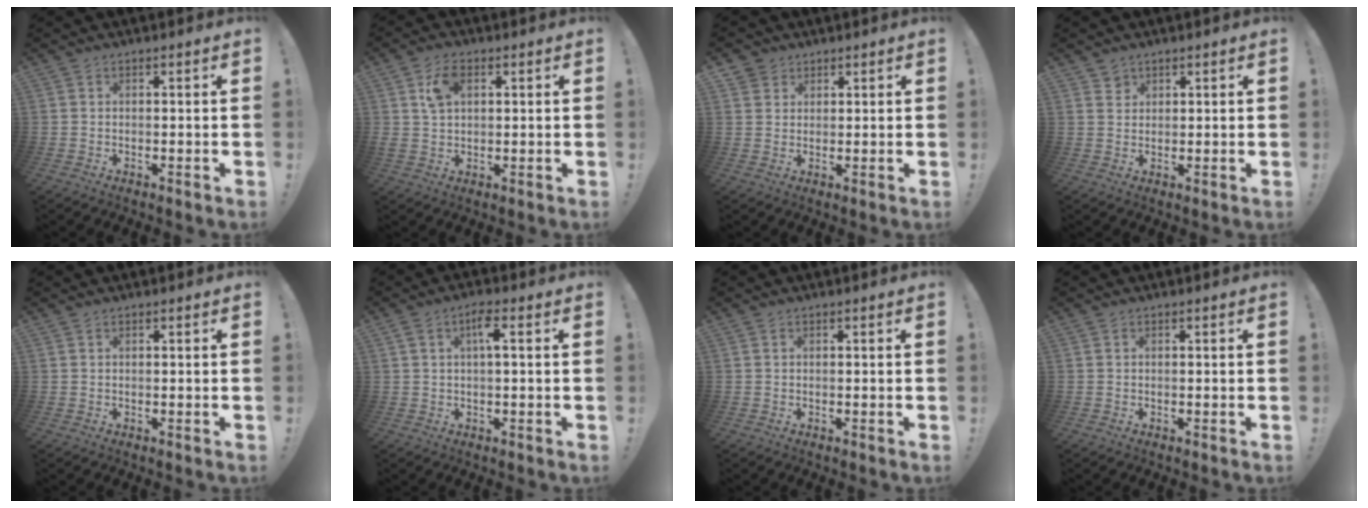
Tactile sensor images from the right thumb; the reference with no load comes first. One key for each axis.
{"total": 6.8, "fx": 2.5, "fy": 4.2, "fz": 4.7, "tx": -0.086, "ty": 0.005, "tz": 0.049}
{"total": 3.2, "fx": 2.0, "fy": 2.5, "fz": 0.2, "tx": -0.001, "ty": -0.010, "tz": 0.037}
{"total": 2.2, "fx": 1.6, "fy": 1.4, "fz": 0.2, "tx": 0.012, "ty": -0.015, "tz": 0.026}
{"total": 0.0}
{"total": 4.5, "fx": 1.4, "fy": 1.0, "fz": 4.2, "tx": -0.075, "ty": 0.005, "tz": 0.017}
{"total": 0.0}
{"total": 0.0}